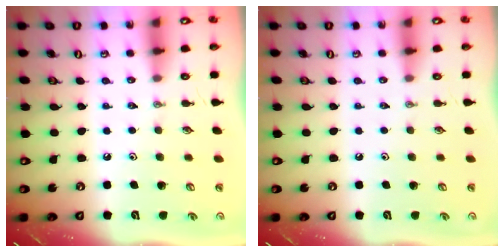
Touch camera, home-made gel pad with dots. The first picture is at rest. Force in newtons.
{"total": 0.0}